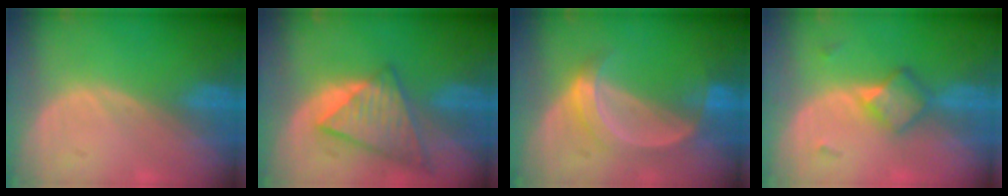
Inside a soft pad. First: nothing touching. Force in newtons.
{"total": 8.8, "press": 7.6, "slide": 4.3}
{"total": 5.3, "press": 5.2, "slide": 1.2}
{"total": 4.8, "press": 4.2, "slide": 2.2}